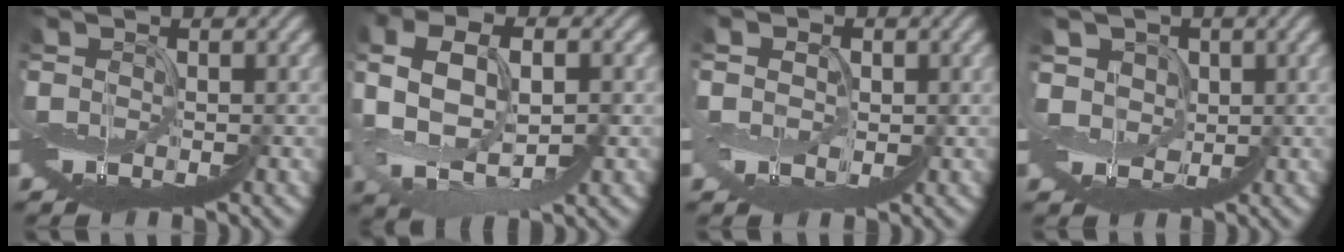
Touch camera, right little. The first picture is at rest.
{"total": 5.6, "force": [-0.1, 3.0, 4.7], "torque": [-0.130, 0.017, -0.007]}
{"total": 2.4, "force": [1.4, 1.8, 0.9], "torque": [-0.011, 0.011, 0.010]}
{"total": 2.9, "force": [2.5, 1.2, -0.8], "torque": [0.008, 0.024, 0.017]}